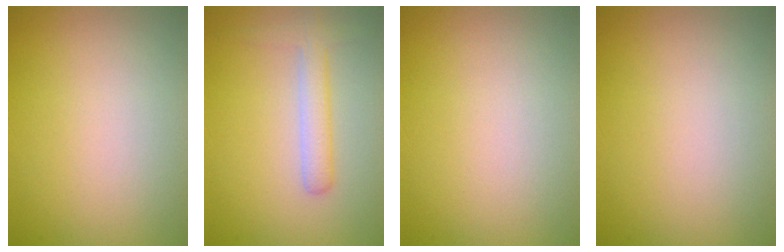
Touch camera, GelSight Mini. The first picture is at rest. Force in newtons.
{"total": 2.7, "press": 2.7, "slide": 0.1}
{"total": 0.0}
{"total": 0.0}